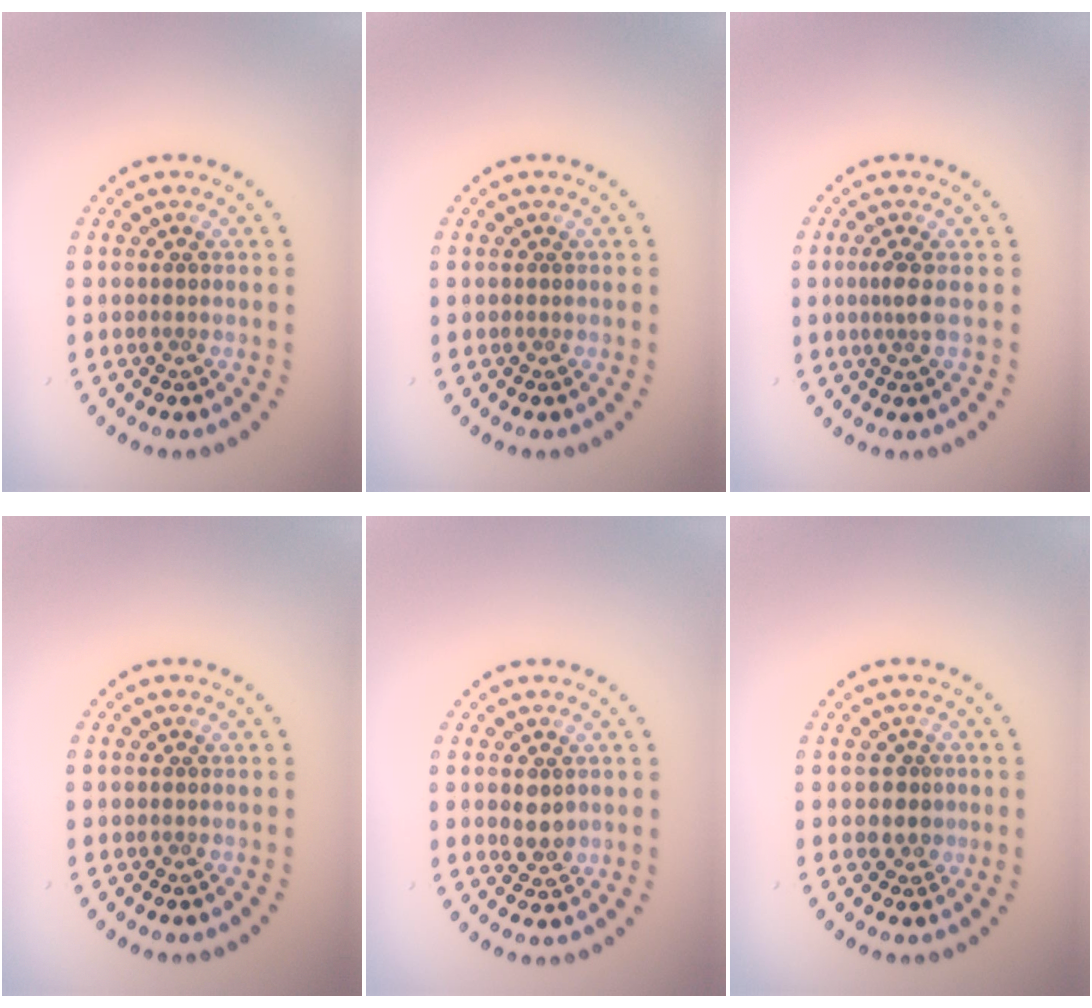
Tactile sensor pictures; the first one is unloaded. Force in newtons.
{"total": 0.0}
{"total": 1.5, "press": 1.2, "slide": 1.0}
{"total": 0.0}
{"total": 1.8, "press": 1.8, "slide": 0.3}
{"total": 1.6, "press": 1.4, "slide": 0.8}